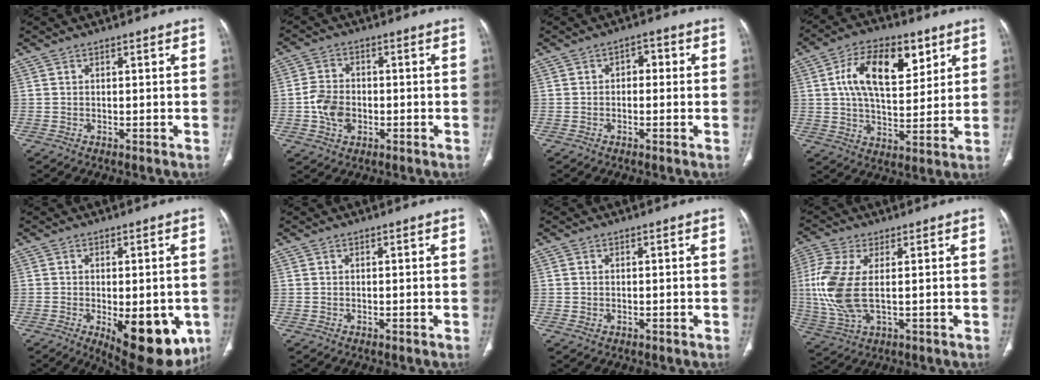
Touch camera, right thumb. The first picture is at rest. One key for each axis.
{"total": 6.7, "fx": -1.4, "fy": 5.0, "fz": 4.2, "tx": -0.066, "ty": 0.010, "tz": -0.028}
{"total": 2.8, "fx": 0.1, "fy": 1.9, "fz": 2.0, "tx": -0.009, "ty": 0.011, "tz": -0.009}
{"total": 15.7, "fx": 5.7, "fy": 8.3, "fz": 12.1, "tx": -0.175, "ty": -0.012, "tz": 0.097}
{"total": 15.4, "fx": -4.9, "fy": 6.7, "fz": 13.0, "tx": -0.132, "ty": -0.012, "tz": -0.047}
{"total": 0.0}
{"total": 0.6, "fx": -0.1, "fy": 0.5, "fz": 0.4, "tx": -0.011, "ty": -0.002, "tz": 0.001}
{"total": 11.7, "fx": 0.7, "fy": 5.4, "fz": 10.3, "tx": -0.264, "ty": -0.003, "tz": 0.017}